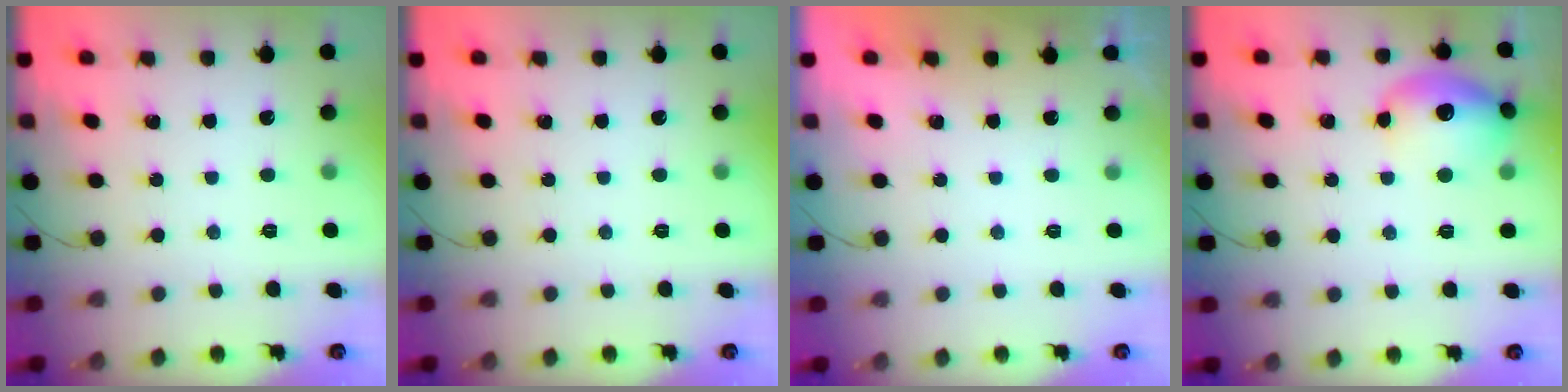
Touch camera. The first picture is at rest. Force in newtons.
{"total": 0.0}
{"total": 0.6, "press": 0.2, "slide": 0.5}
{"total": 13.2, "press": 13.1, "slide": 1.5}